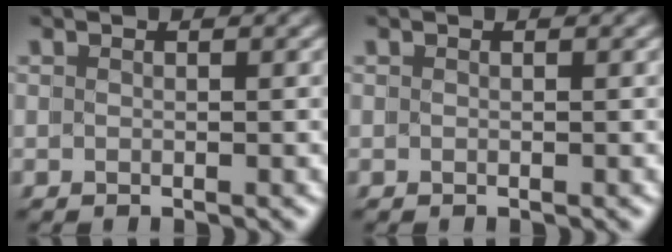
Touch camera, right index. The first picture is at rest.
{"total": 0.0}